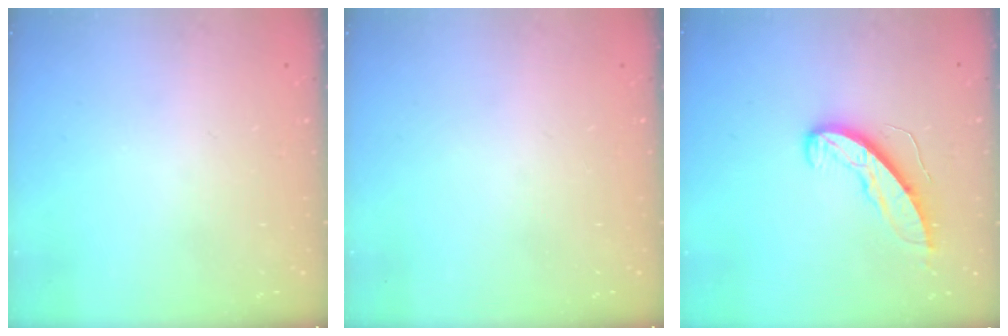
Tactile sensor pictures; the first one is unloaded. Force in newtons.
{"total": 0.0}
{"total": 8.9, "press": 8.9, "slide": 0.2}